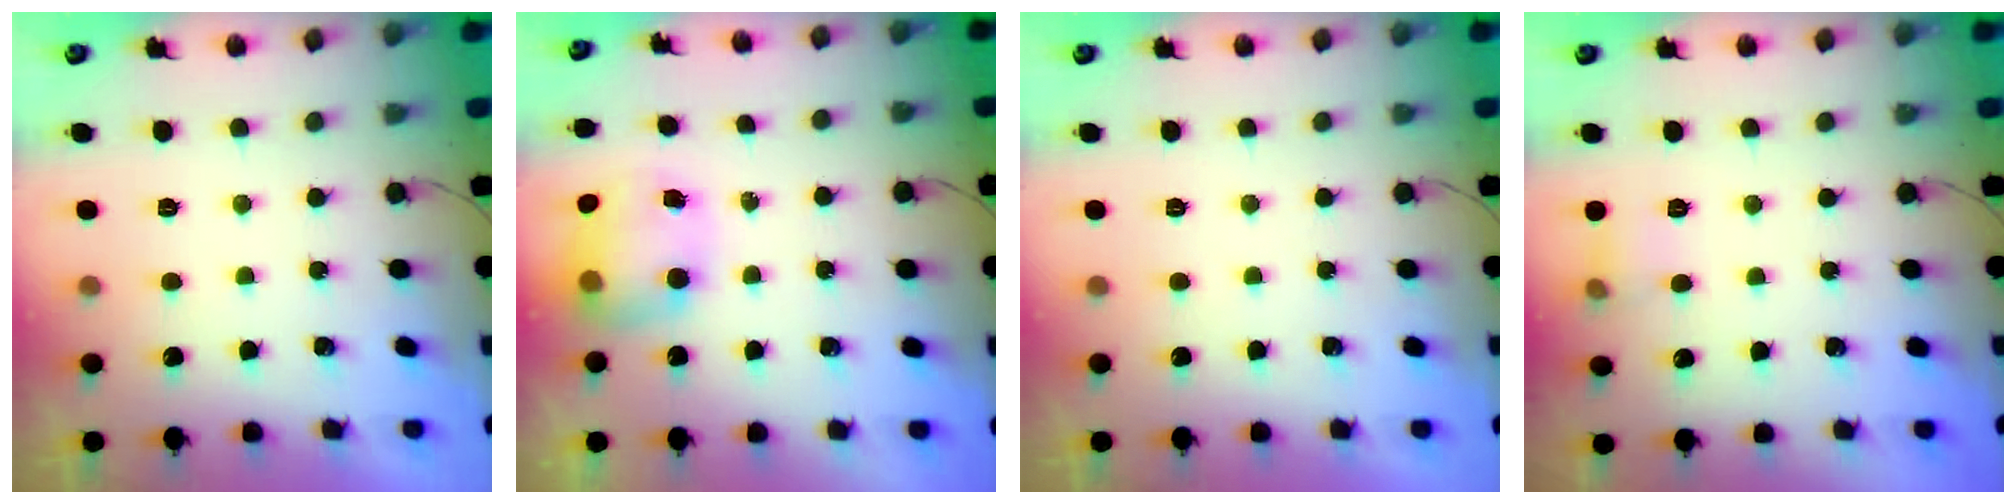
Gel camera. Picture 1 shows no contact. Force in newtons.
{"total": 9.7, "press": 9.6, "slide": 1.7}
{"total": 0.0}
{"total": 5.1, "press": 4.9, "slide": 1.4}